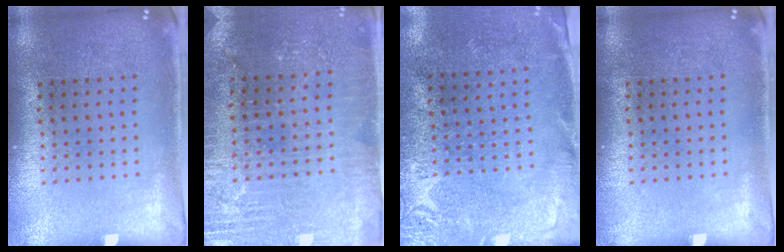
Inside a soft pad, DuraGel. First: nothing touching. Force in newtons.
{"total": 3.0, "press": 2.9, "slide": 0.5}
{"total": 2.6, "press": 2.4, "slide": 1.1}
{"total": 0.0}